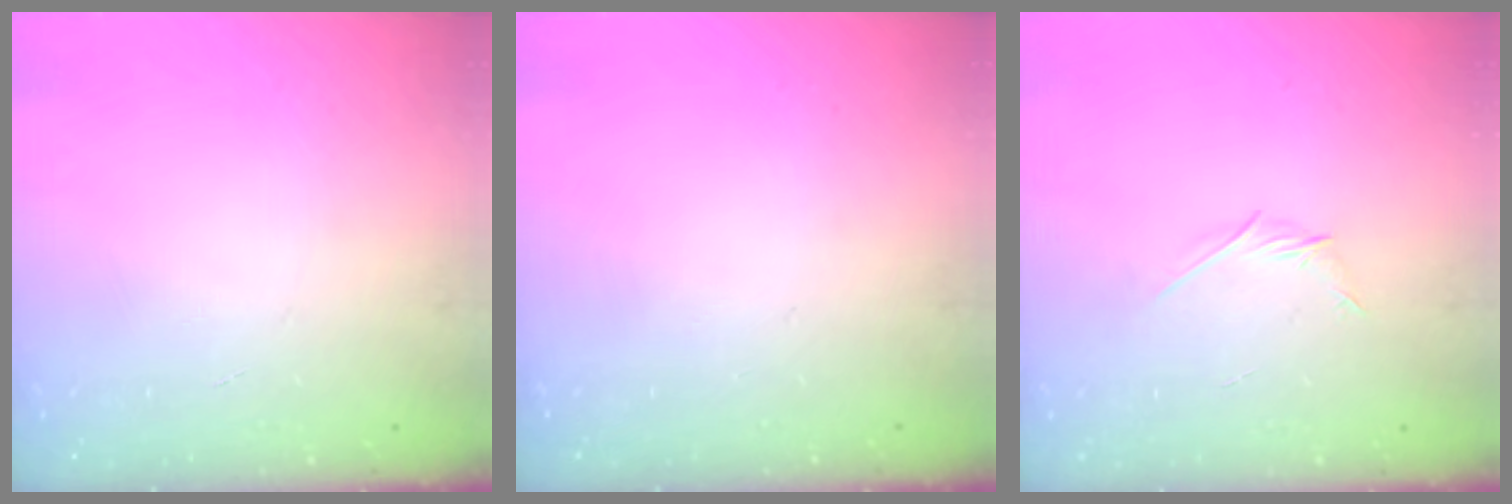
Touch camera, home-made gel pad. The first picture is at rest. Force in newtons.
{"total": 0.0}
{"total": 2.8, "press": 2.7, "slide": 0.8}